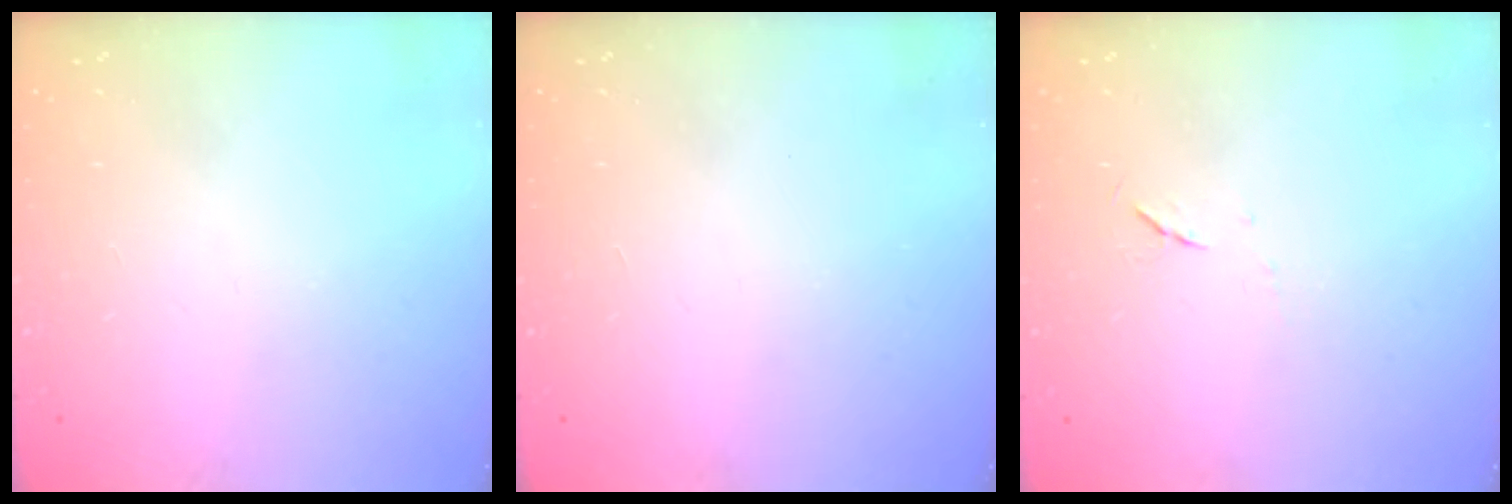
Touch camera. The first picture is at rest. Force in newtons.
{"total": 1.6, "press": 1.5, "slide": 0.1}
{"total": 3.6, "press": 3.6, "slide": 0.6}